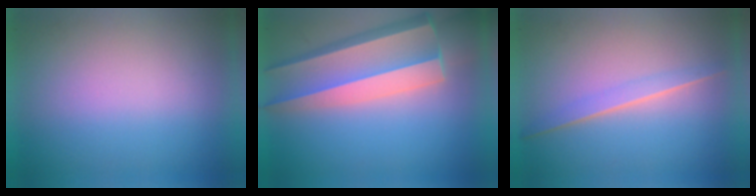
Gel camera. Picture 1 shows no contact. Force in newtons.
{"total": 7.9}
{"total": 1.4}